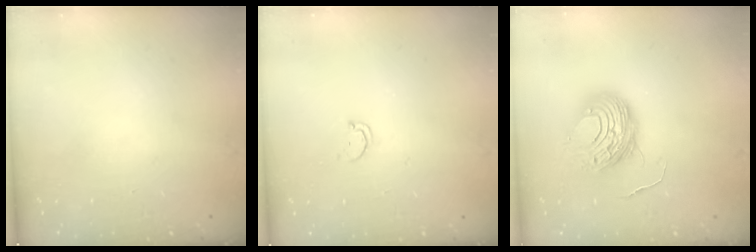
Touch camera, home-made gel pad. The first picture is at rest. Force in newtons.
{"total": 1.7, "press": 1.7, "slide": 0.2}
{"total": 10.7, "press": 10.6, "slide": 1.2}